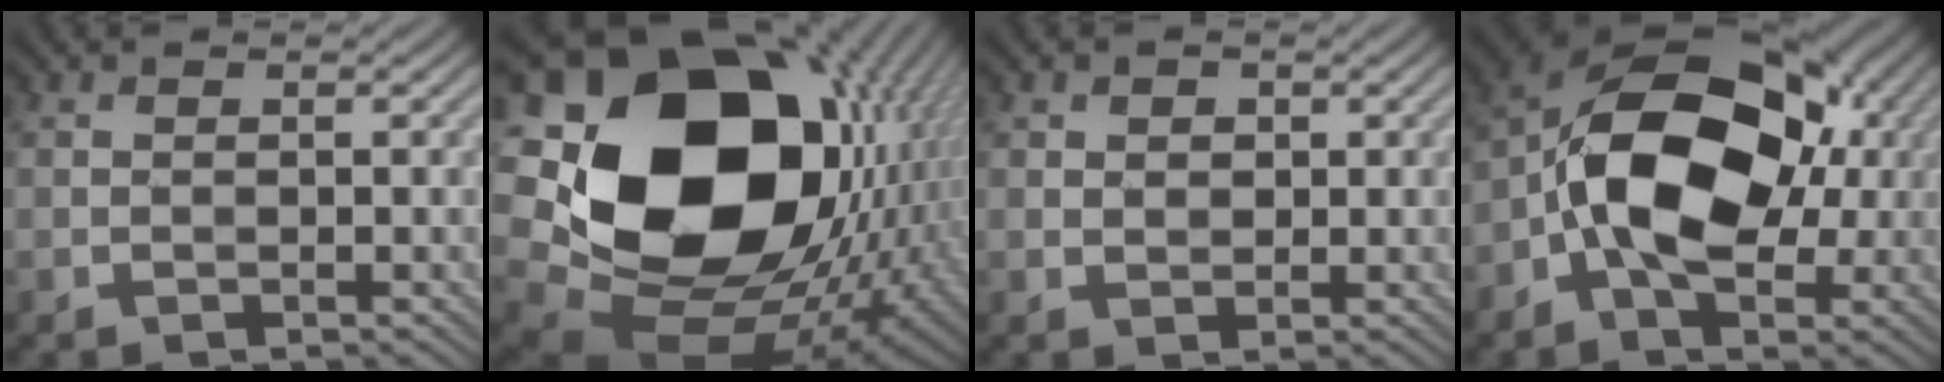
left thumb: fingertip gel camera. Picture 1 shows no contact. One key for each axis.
{"total": 23.7, "fx": 1.5, "fy": 18.2, "fz": 15.1, "tx": -0.342, "ty": -0.047, "tz": 0.073}
{"total": 1.8, "fx": 0.6, "fy": 1.5, "fz": 0.9, "tx": -0.023, "ty": -0.001, "tz": 0.002}
{"total": 15.1, "fx": -1.1, "fy": 9.5, "fz": 11.7, "tx": -0.186, "ty": 0.020, "tz": -0.037}